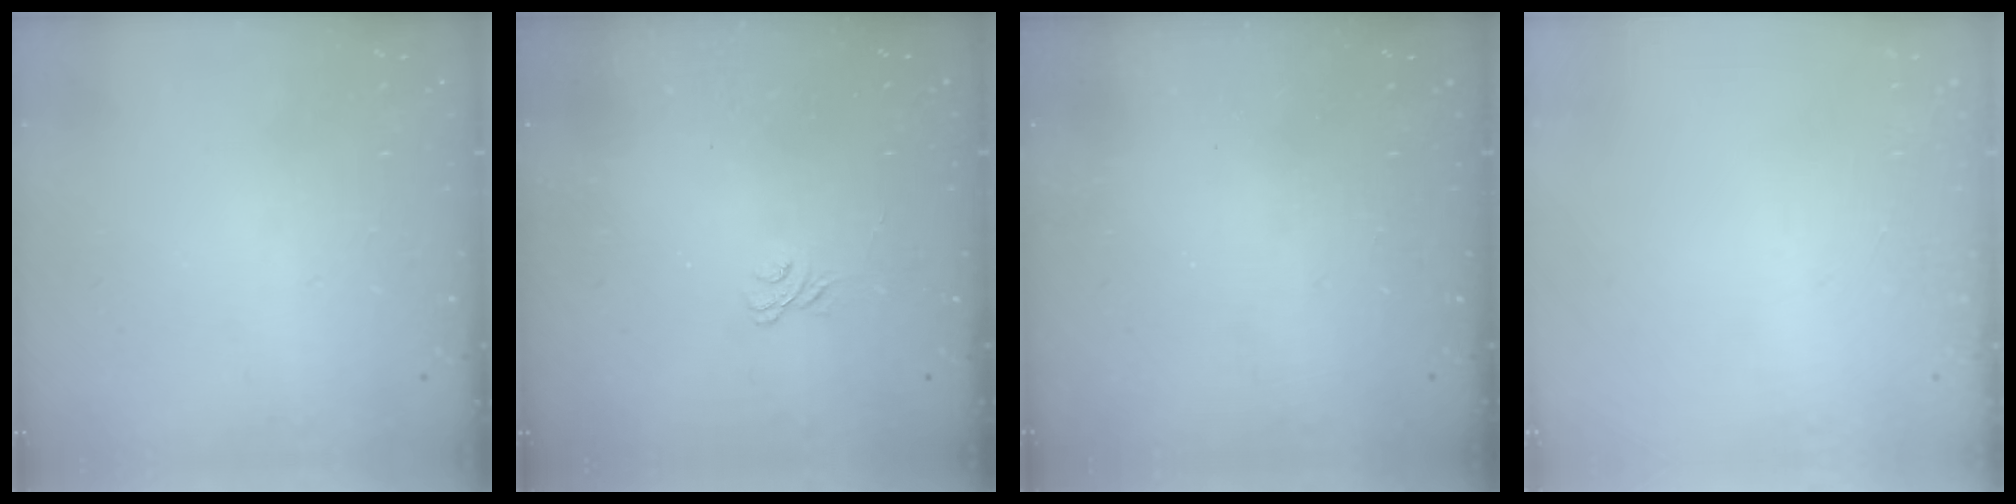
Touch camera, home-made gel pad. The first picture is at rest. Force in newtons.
{"total": 1.9, "press": 1.5, "slide": 1.1}
{"total": 2.2, "press": 2.1, "slide": 0.7}
{"total": 2.7, "press": 2.6, "slide": 0.8}